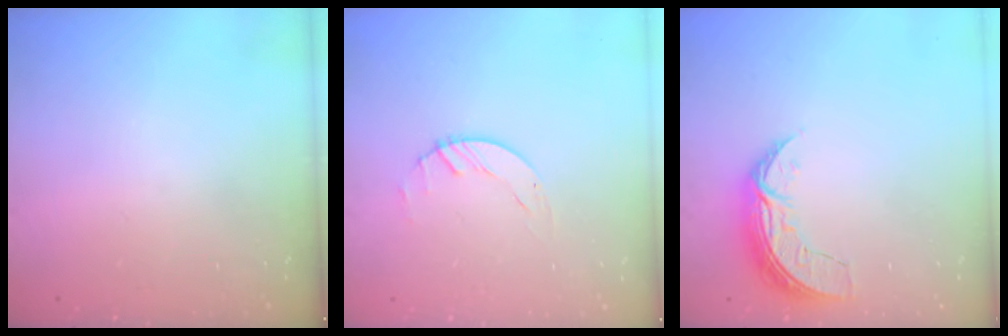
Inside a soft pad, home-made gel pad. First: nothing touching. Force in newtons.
{"total": 0.8, "press": 0.8, "slide": 0.2}
{"total": 7.3, "press": 7.3, "slide": 0.4}